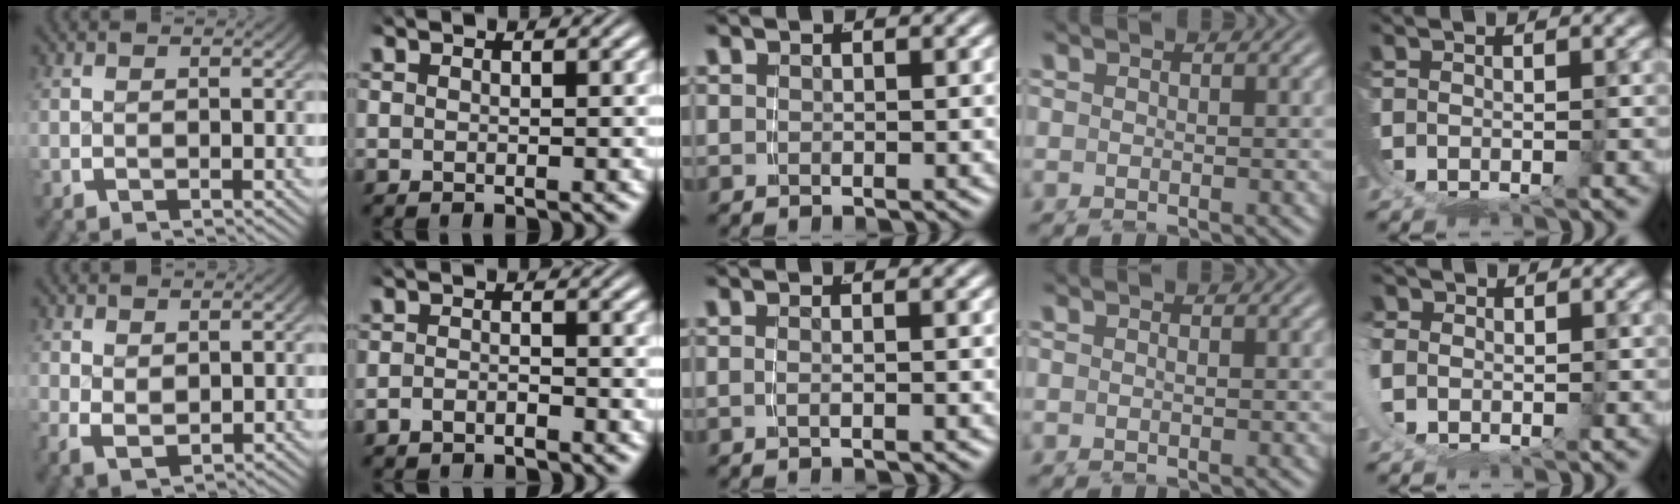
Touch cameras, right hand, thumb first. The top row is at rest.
{"thumb": {"total": 2.3, "force": [0.7, 1.6, 1.5], "torque": [-0.028, -0.014, 0.023]}, "index": {"total": 1.9, "force": [-1.8, 0.4, 0.2], "torque": [-0.004, -0.007, -0.032]}, "middle": {"total": 1.0, "force": [-0.5, -0.6, 0.6], "torque": [-0.013, -0.006, -0.006]}, "ring": {"total": 0.5, "force": [-0.2, 0.2, 0.5], "torque": [-0.010, 0.001, -0.003]}, "little": {"total": 1.7, "force": [1.4, -0.1, -1.0], "torque": [0.005, 0.008, 0.016]}}